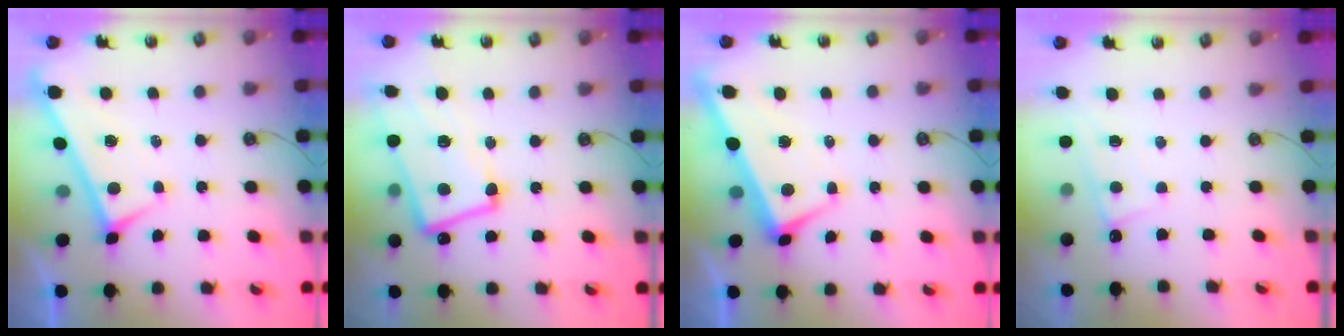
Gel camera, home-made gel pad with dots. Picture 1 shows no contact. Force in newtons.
{"total": 7.4, "press": 7.2, "slide": 1.8}
{"total": 1.7, "press": 1.4, "slide": 0.9}
{"total": 2.4, "press": 2.4, "slide": 0.3}